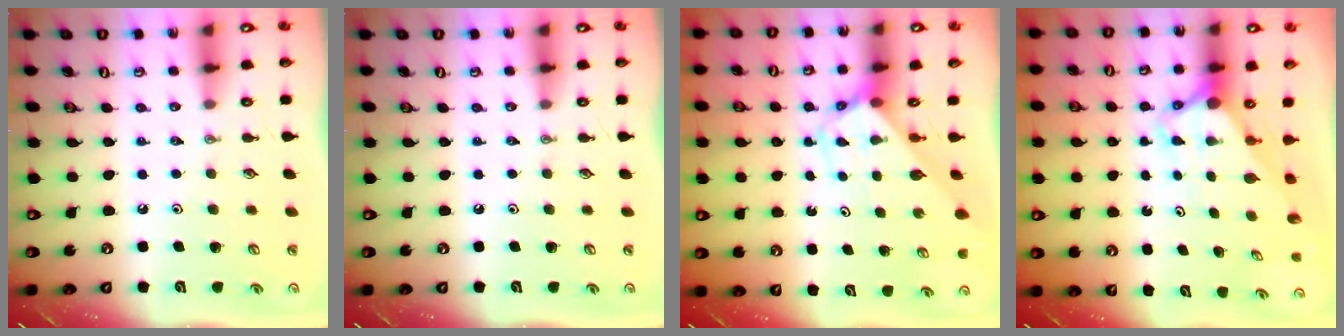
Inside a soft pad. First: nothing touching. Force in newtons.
{"total": 0.0}
{"total": 2.9, "press": 2.9, "slide": 0.2}
{"total": 3.1, "press": 3.1, "slide": 0.2}